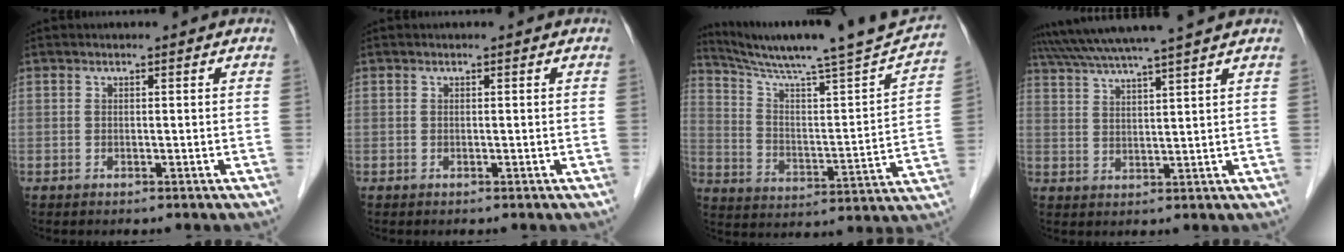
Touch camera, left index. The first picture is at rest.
{"total": 0.0}
{"total": 21.9, "force": [19.9, -1.2, 9.1], "torque": [-0.154, -0.046, 0.291]}
{"total": 11.9, "force": [10.4, -1.3, 5.6], "torque": [-0.101, 0.026, 0.159]}